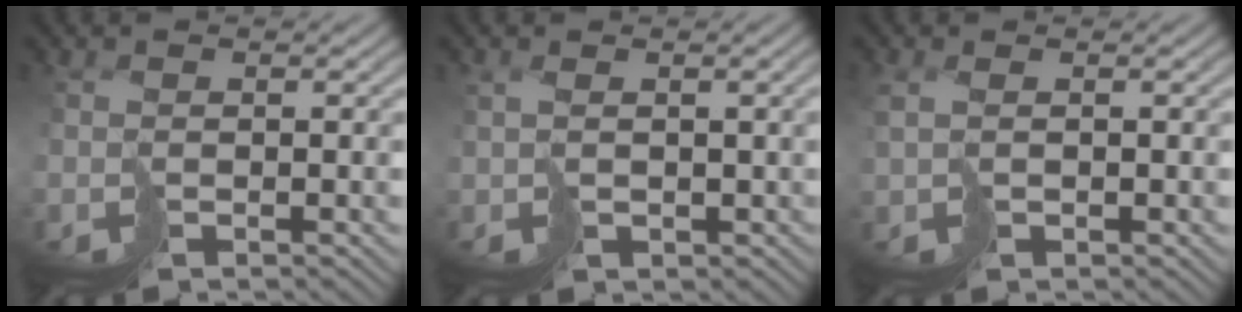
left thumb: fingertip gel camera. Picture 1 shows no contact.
{"total": 2.6, "force": [0.6, 1.3, 2.1], "torque": [-0.047, -0.002, 0.020]}
{"total": 1.9, "force": [0.5, 1.1, 1.5], "torque": [-0.044, 0.000, 0.014]}